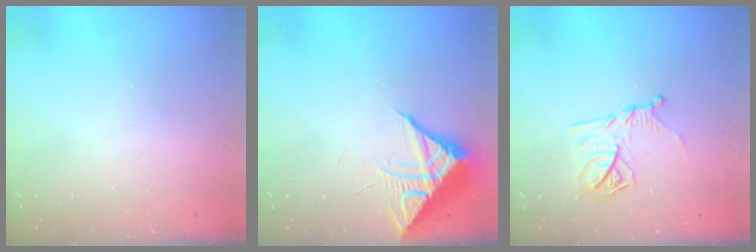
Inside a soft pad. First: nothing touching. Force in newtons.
{"total": 9.7, "press": 9.7, "slide": 0.5}
{"total": 11.7, "press": 11.7, "slide": 0.4}